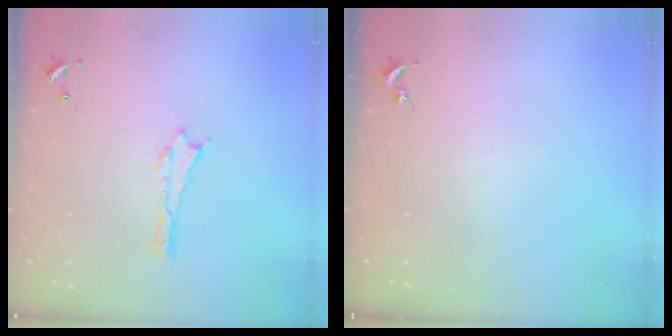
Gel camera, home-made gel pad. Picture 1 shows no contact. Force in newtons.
{"total": 0.0}